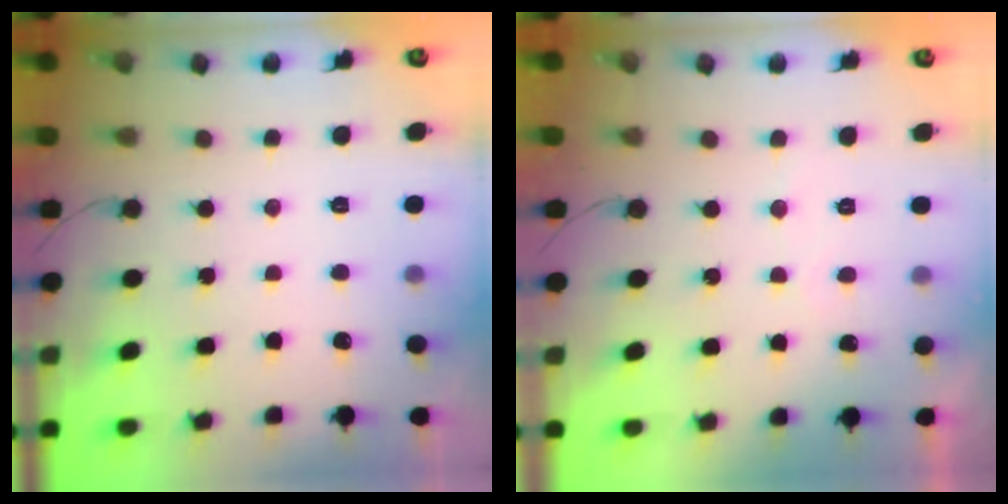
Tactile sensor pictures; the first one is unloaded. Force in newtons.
{"total": 2.3, "press": 2.3, "slide": 0.1}